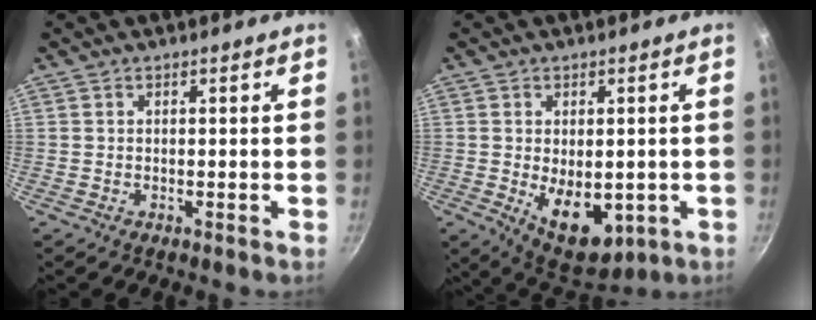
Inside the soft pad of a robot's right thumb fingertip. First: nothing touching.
{"total": 11.2, "force": [-1.9, 6.7, 8.8], "torque": [-0.099, -0.013, -0.008]}